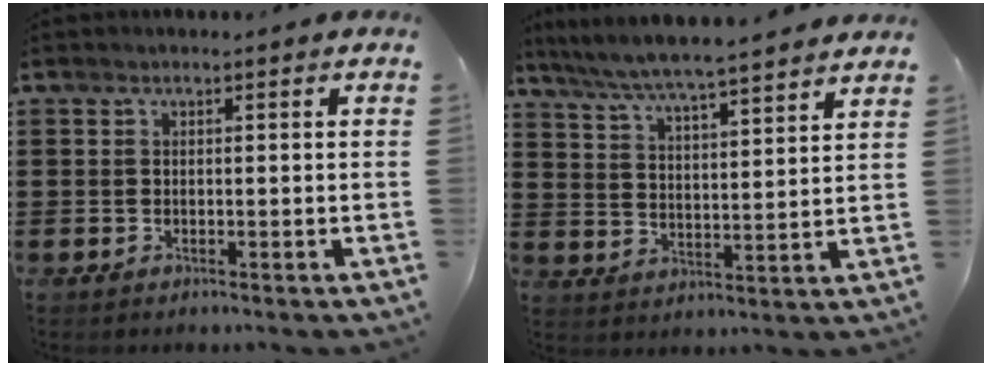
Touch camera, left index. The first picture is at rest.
{"total": 5.8, "force": [5.5, -0.5, 1.8], "torque": [-0.059, -0.037, 0.093]}